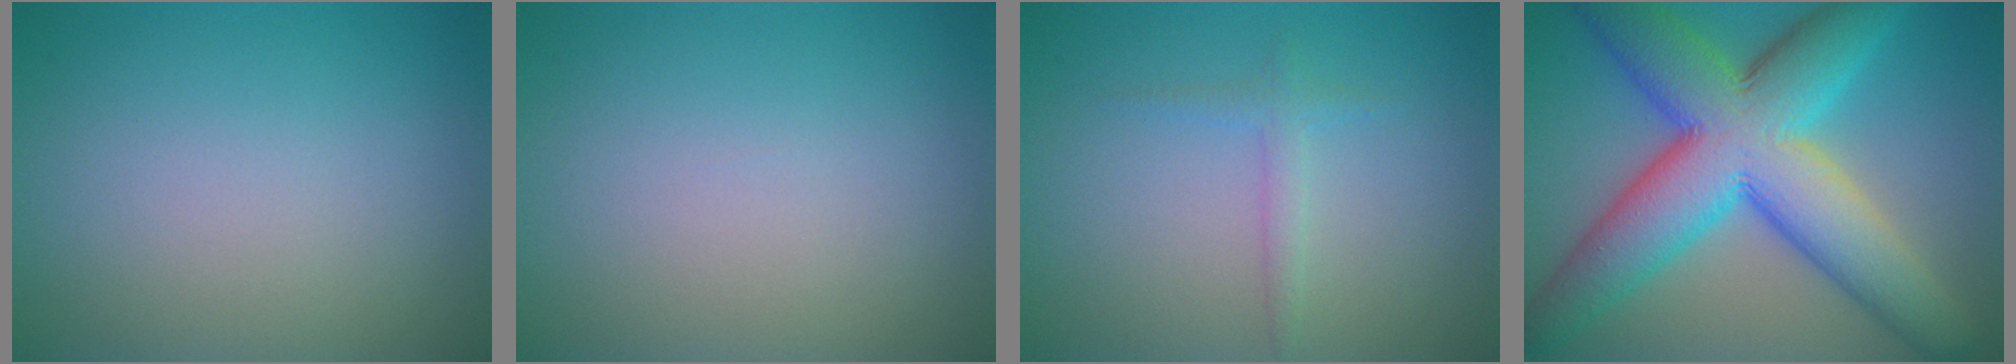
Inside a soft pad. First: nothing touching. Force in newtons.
{"total": 0.0}
{"total": 1.3, "press": 1.3, "slide": 0.1}
{"total": 13.1, "press": 13.1, "slide": 0.2}